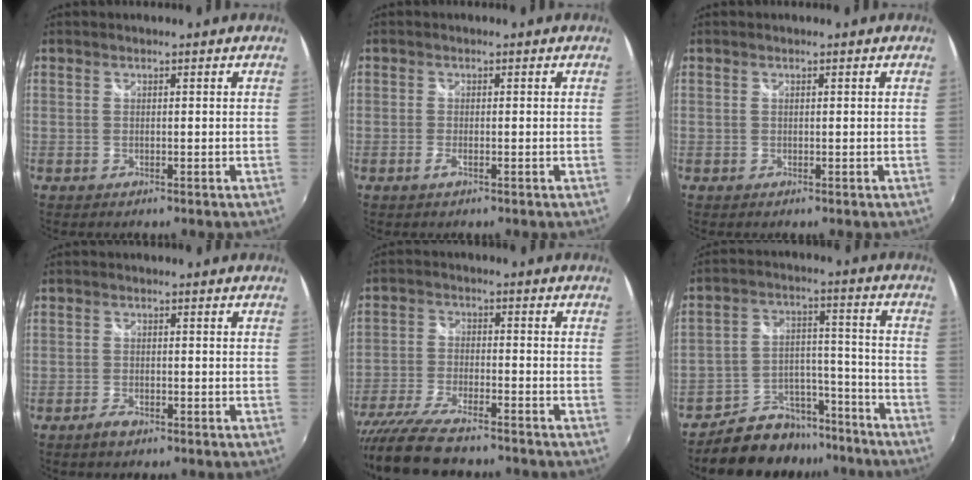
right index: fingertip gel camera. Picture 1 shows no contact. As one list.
[{"total": 1.3, "force": [-0.7, 0.2, 1.1], "torque": [-0.024, -0.003, -0.013]}, {"total": 0.0}, {"total": 2.2, "force": [-1.6, 0.9, 1.2], "torque": [-0.030, -0.003, -0.032]}, {"total": 14.6, "force": [-12.3, 3.0, 7.3], "torque": [-0.164, -0.044, -0.220]}, {"total": 12.1, "force": [-10.0, 6.4, 2.5], "torque": [-0.046, 0.051, -0.143]}]